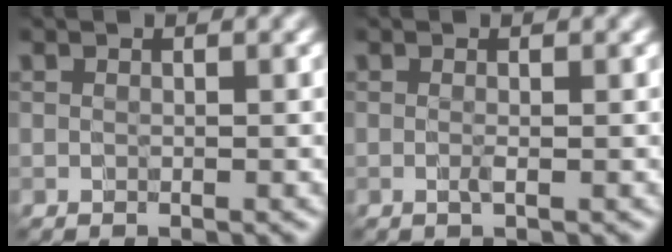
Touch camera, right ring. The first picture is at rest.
{"total": 0.8, "force": [-0.1, 0.1, 0.8], "torque": [-0.016, -0.004, -0.004]}